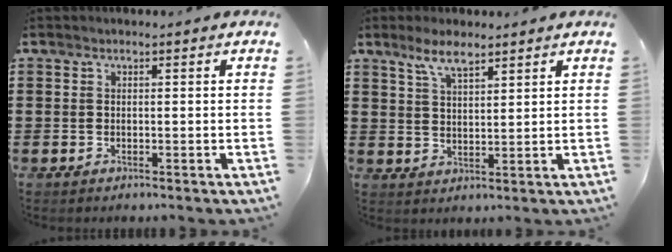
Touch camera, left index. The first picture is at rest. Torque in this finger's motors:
{"motor_torque": [0.47, -0.46, 0.12, 0.04]}